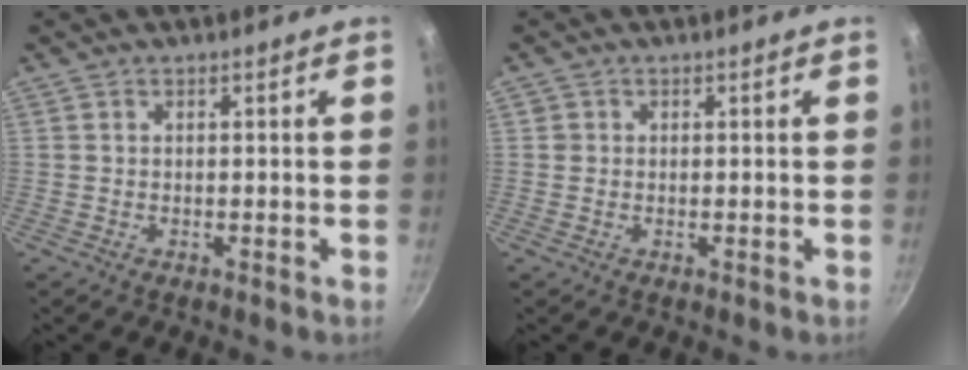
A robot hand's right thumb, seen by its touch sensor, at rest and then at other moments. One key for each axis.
{"total": 0.9, "fx": 0.2, "fy": 0.9, "fz": 0.1, "tx": 0.006, "ty": 0.003, "tz": 0.002}